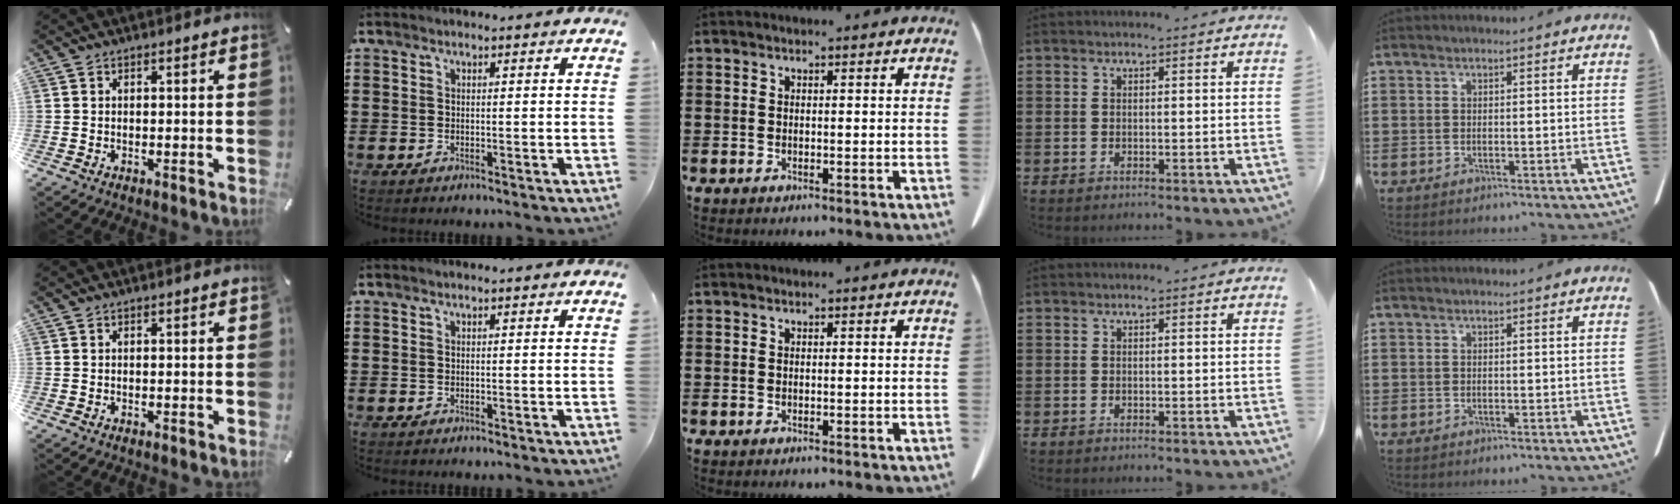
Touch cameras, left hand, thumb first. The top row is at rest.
{}